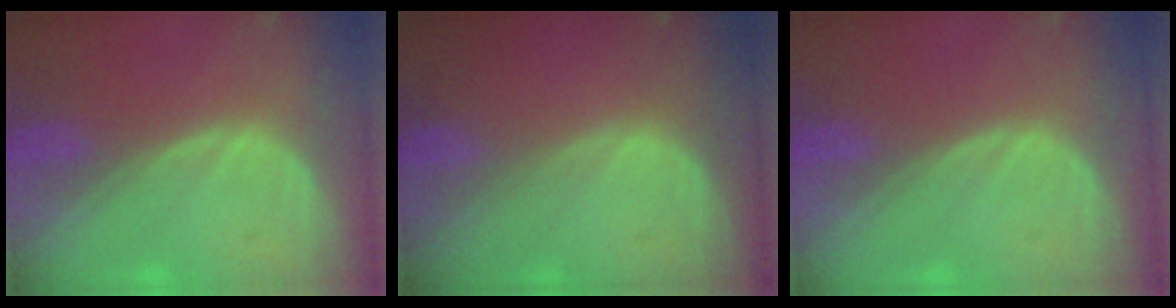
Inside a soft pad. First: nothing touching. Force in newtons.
{"total": 0.0}
{"total": 0.0}